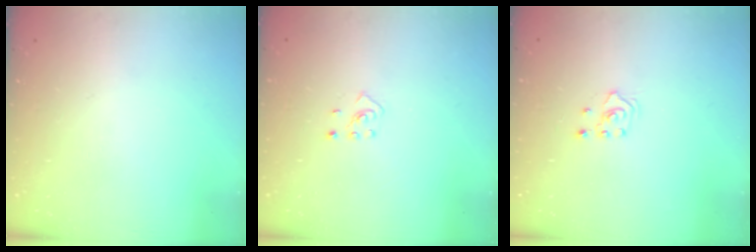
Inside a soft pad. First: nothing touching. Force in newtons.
{"total": 2.7, "press": 2.6, "slide": 0.9}
{"total": 2.0, "press": 1.8, "slide": 0.9}